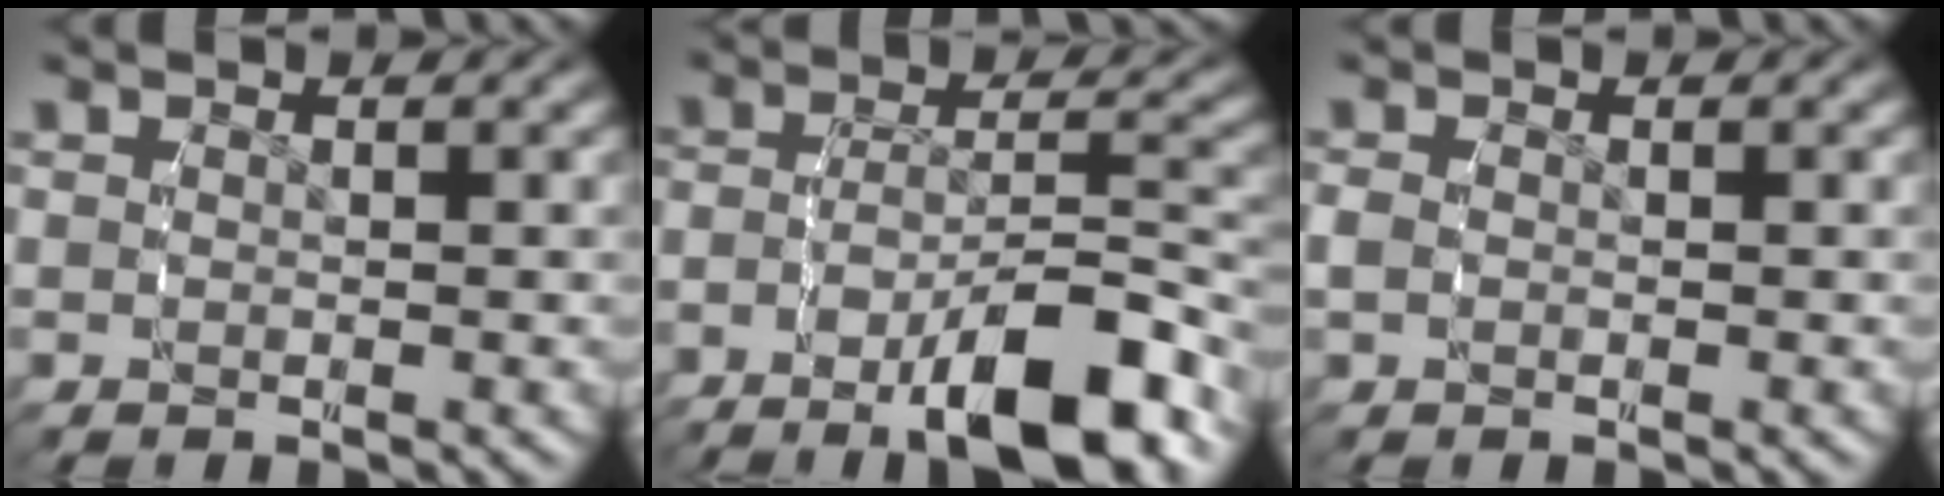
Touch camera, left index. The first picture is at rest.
{"total": 8.9, "force": [-6.0, 3.2, 5.8], "torque": [-0.084, -0.008, -0.090]}
{"total": 1.1, "force": [-0.3, 0.9, 0.5], "torque": [-0.021, -0.004, -0.004]}